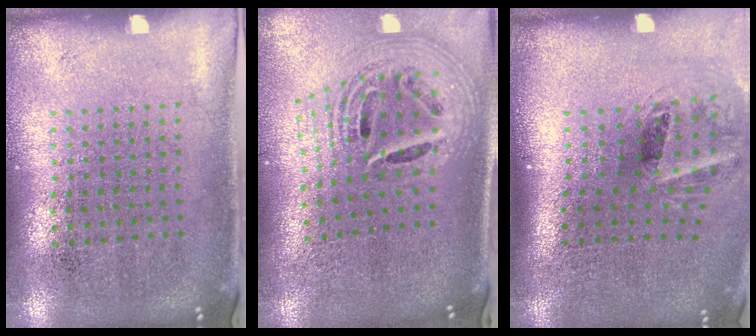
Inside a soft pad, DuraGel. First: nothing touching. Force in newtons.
{"total": 2.7, "press": 1.9, "slide": 1.9}
{"total": 1.6, "press": 1.2, "slide": 1.1}